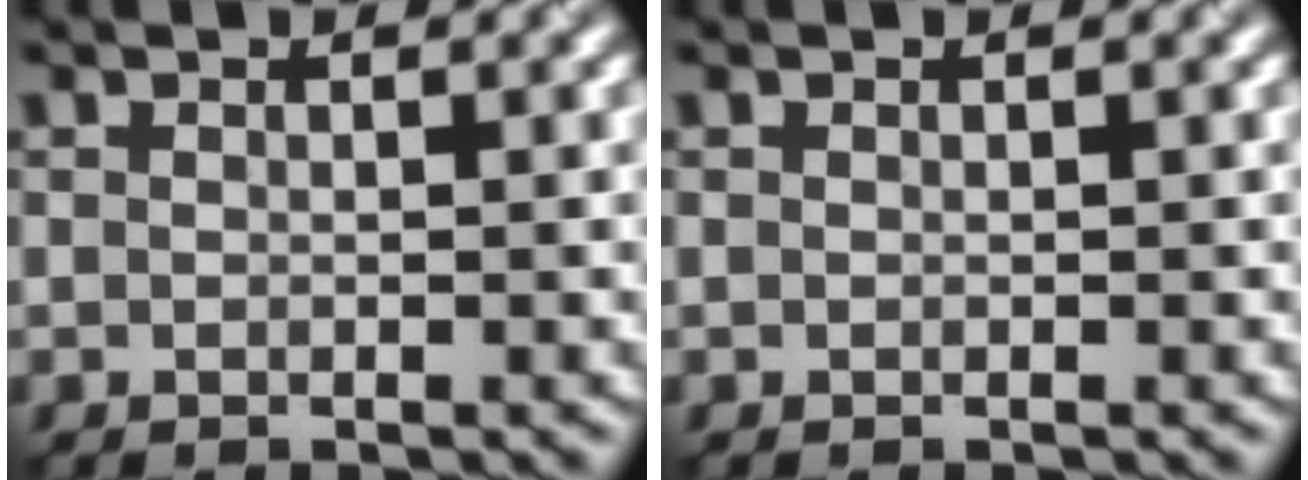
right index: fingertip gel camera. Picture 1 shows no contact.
{"total": 0.0}